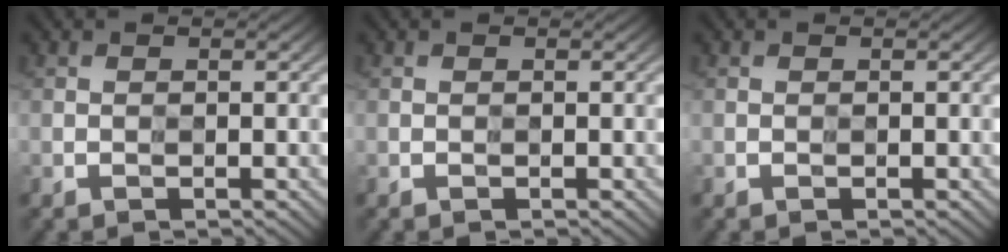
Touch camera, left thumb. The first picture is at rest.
{"total": 0.0}
{"total": 0.0}